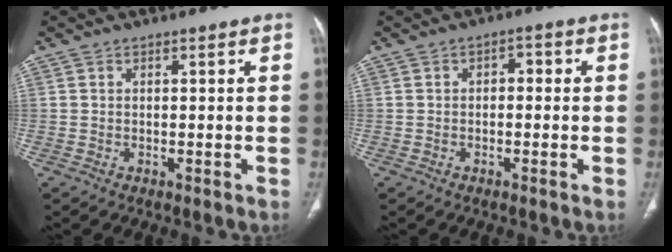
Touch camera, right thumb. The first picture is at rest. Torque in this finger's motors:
{"motor_torque": [0.10, -0.23, -0.07, -0.11, -0.02]}